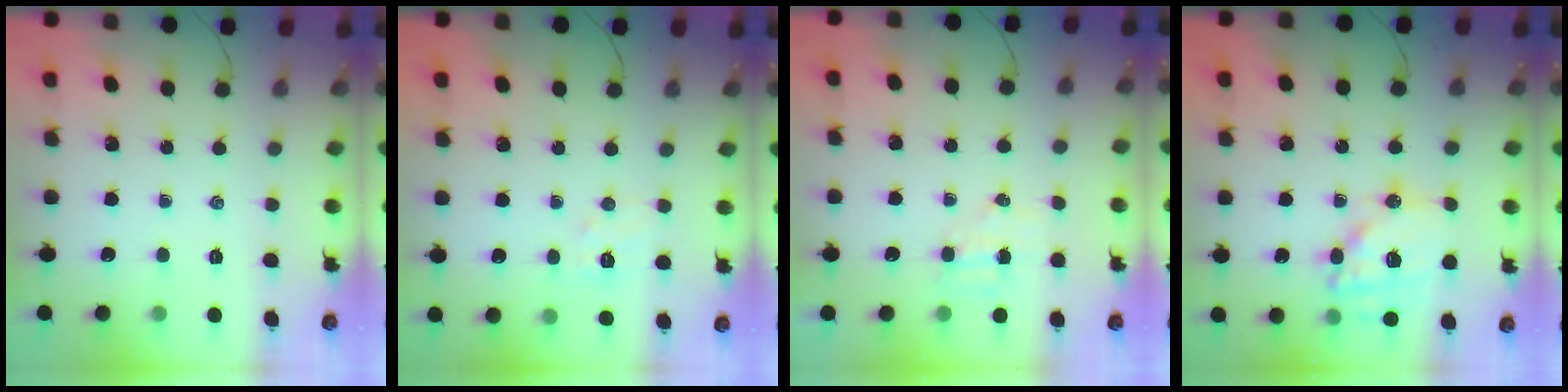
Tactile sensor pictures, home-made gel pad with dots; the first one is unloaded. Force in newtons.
{"total": 6.7, "press": 6.6, "slide": 1.4}
{"total": 4.7, "press": 4.6, "slide": 1.2}
{"total": 16.1, "press": 15.9, "slide": 2.5}